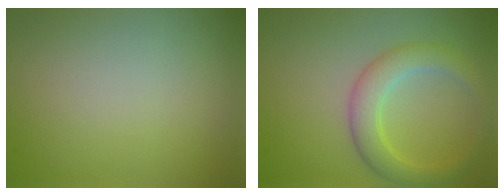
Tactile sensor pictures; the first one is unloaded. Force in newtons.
{"total": 3.9, "press": 3.9, "slide": 0.2}